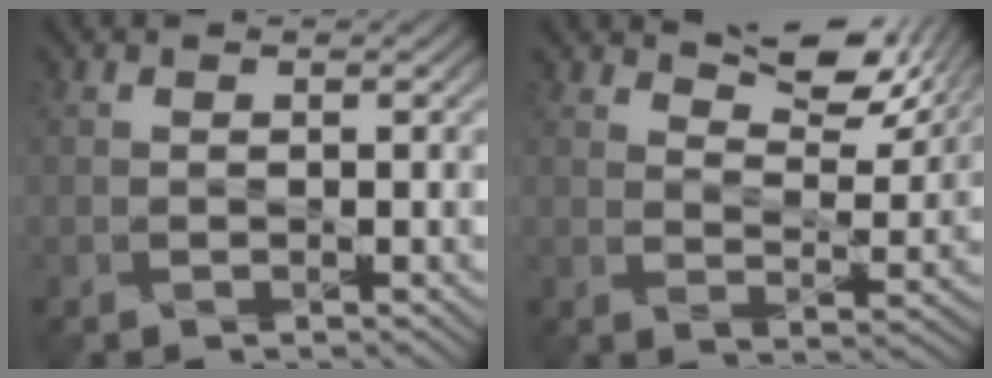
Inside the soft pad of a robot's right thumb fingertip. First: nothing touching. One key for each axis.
{"total": 9.0, "fx": 6.9, "fy": 3.0, "fz": 4.9, "tx": -0.083, "ty": -0.007, "tz": 0.118}